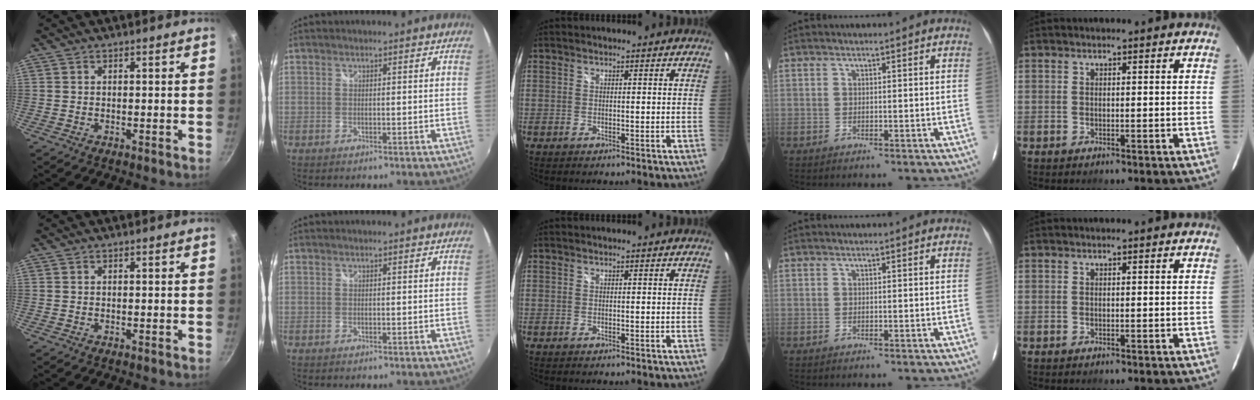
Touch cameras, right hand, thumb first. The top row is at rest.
{}